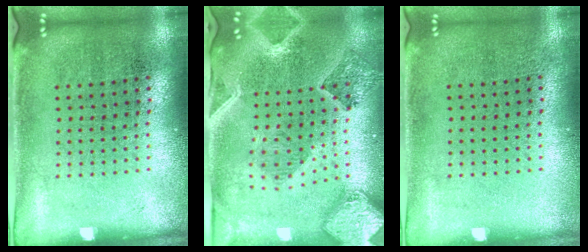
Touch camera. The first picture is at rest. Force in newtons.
{"total": 2.2, "press": 2.0, "slide": 0.9}
{"total": 0.0}